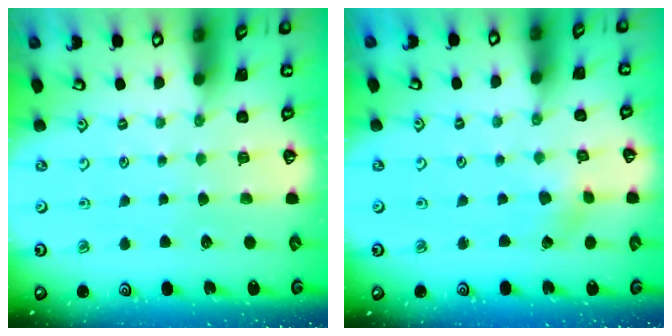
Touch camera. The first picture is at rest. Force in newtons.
{"total": 2.3, "press": 2.3, "slide": 0.3}